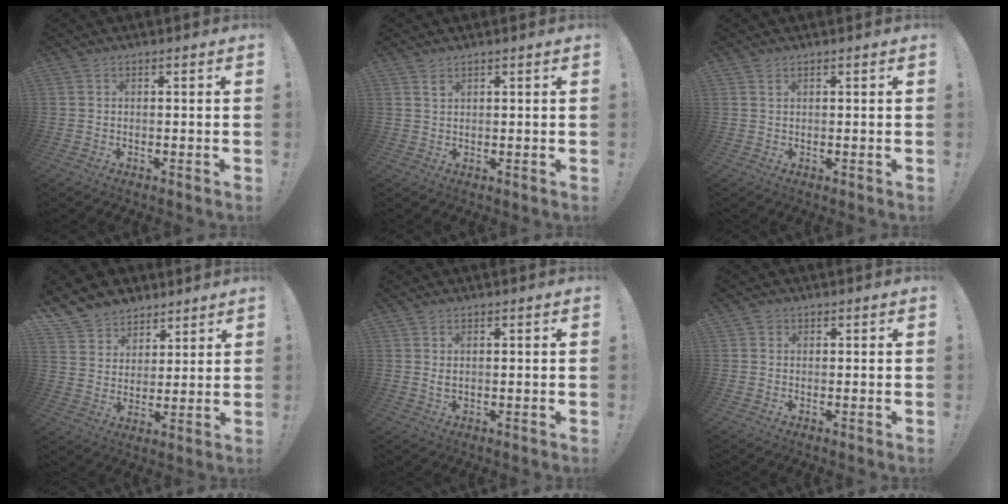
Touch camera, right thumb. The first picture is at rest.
{"total": 1.3, "force": [0.9, 0.6, 0.7], "torque": [-0.014, 0.001, 0.017]}
{"total": 0.7, "force": [0.5, 0.3, 0.5], "torque": [-0.010, 0.001, 0.009]}
{"total": 9.5, "force": [7.1, 6.3, 1.0], "torque": [-0.026, -0.060, 0.142]}
{"total": 1.5, "force": [0.5, 0.6, 1.3], "torque": [-0.017, -0.003, 0.007]}
{"total": 1.2, "force": [0.6, 1.0, 0.1], "torque": [0.004, -0.001, 0.009]}